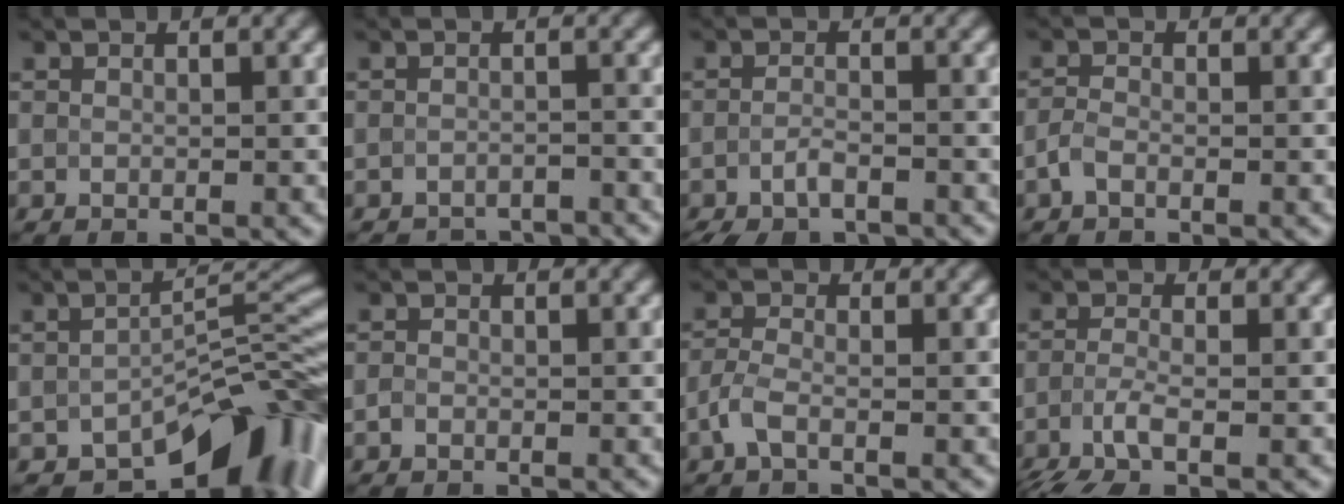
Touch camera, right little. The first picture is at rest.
{"total": 3.5, "force": [-3.5, 0.6, 0.4], "torque": [0.001, -0.006, -0.050]}
{"total": 3.4, "force": [-2.4, 1.2, 2.0], "torque": [-0.040, -0.006, -0.047]}
{"total": 1.3, "force": [-0.8, 0.6, 0.8], "torque": [-0.021, 0.001, -0.022]}
{"total": 10.8, "force": [-6.5, 4.6, 7.4], "torque": [-0.080, -0.002, -0.112]}
{"total": 0.6, "force": [-0.4, 0.3, 0.2], "torque": [-0.004, -0.002, -0.009]}
{"total": 1.8, "force": [-1.0, 0.6, 1.4], "torque": [-0.032, 0.001, -0.026]}
{"total": 3.5, "force": [-1.8, 1.0, 2.9], "torque": [-0.066, -0.011, -0.043]}